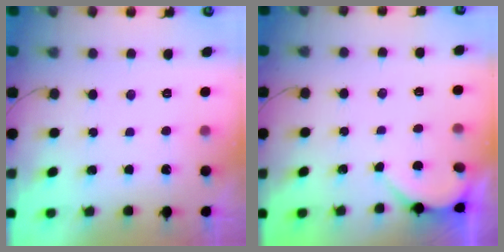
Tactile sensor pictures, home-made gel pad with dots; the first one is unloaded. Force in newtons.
{"total": 2.1, "press": 2.1, "slide": 0.2}